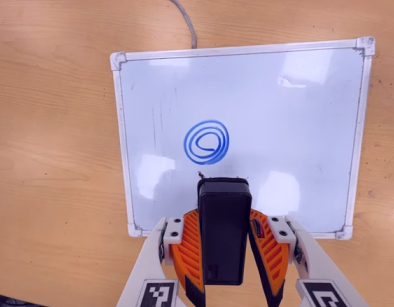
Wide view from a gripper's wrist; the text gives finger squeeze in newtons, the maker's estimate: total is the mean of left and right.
{"total": 6.5, "left": 4.9, "right": 8.1}